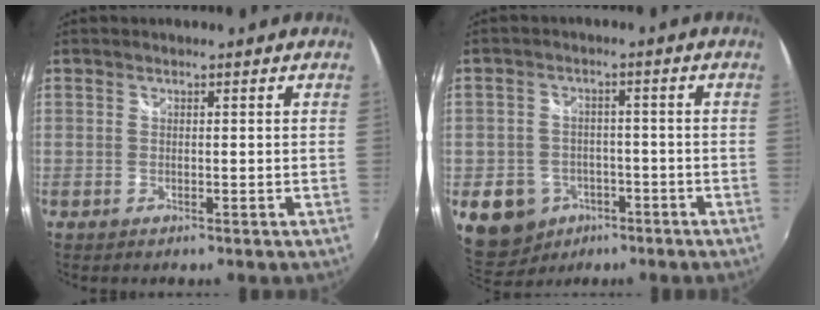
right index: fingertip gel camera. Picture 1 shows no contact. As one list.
[{"total": 9.2, "force": [-4.6, 7.4, 2.9], "torque": [-0.086, 0.010, -0.056]}]